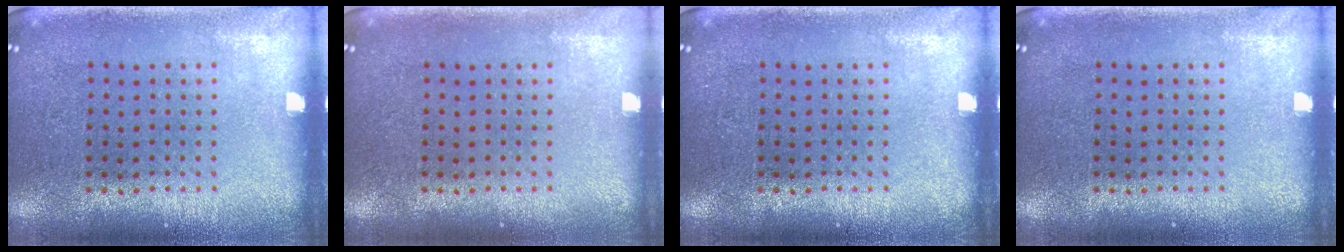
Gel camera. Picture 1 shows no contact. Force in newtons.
{"total": 0.0}
{"total": 0.0}
{"total": 0.0}